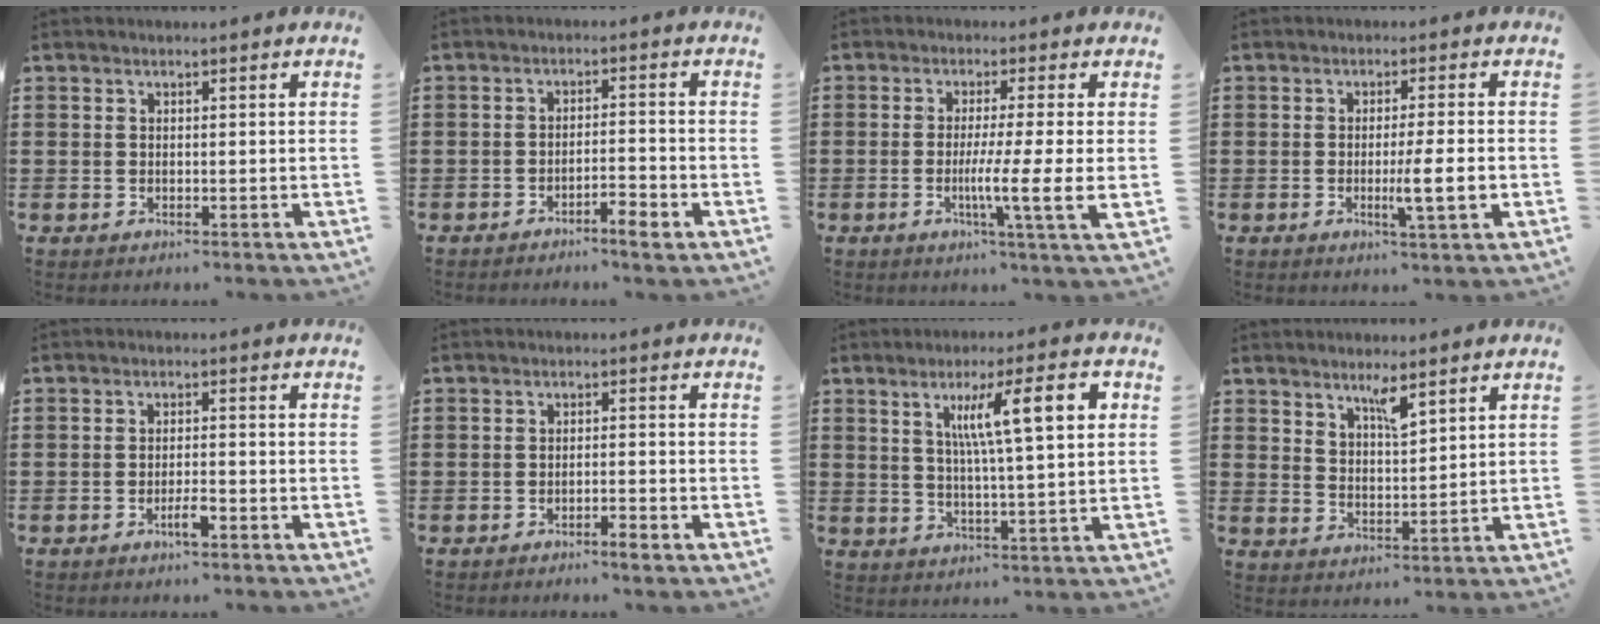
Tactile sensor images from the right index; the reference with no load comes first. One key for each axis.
{"total": 3.1, "fx": -2.6, "fy": 0.2, "fz": 1.7, "tx": -0.030, "ty": 0.003, "tz": -0.049}
{"total": 7.5, "fx": -1.1, "fy": -0.6, "fz": 7.4, "tx": -0.126, "ty": -0.018, "tz": -0.019}
{"total": 4.6, "fx": -1.1, "fy": 0.1, "fz": 4.5, "tx": -0.075, "ty": -0.010, "tz": -0.019}
{"total": 3.0, "fx": -1.7, "fy": 0.6, "fz": 2.4, "tx": -0.047, "ty": 0.000, "tz": -0.032}
{"total": 2.0, "fx": -1.6, "fy": 0.0, "fz": 1.1, "tx": -0.021, "ty": -0.003, "tz": -0.030}
{"total": 10.5, "fx": 3.7, "fy": 1.7, "fz": 9.7, "tx": -0.178, "ty": 0.005, "tz": 0.054}
{"total": 3.9, "fx": 3.0, "fy": 1.3, "fz": 2.1, "tx": -0.030, "ty": -0.004, "tz": 0.051}